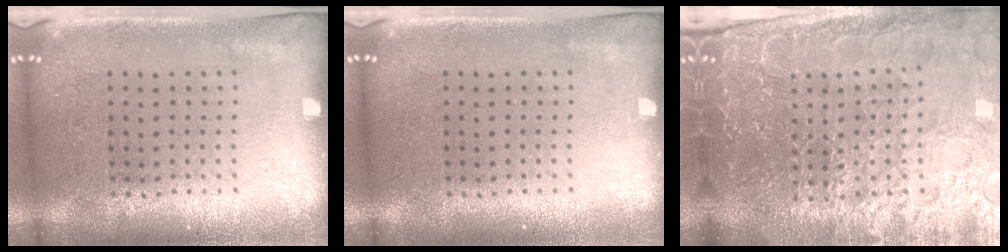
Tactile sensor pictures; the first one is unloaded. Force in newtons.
{"total": 0.0}
{"total": 5.7, "press": 5.2, "slide": 2.3}